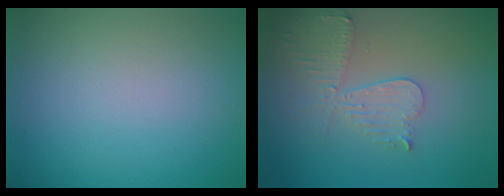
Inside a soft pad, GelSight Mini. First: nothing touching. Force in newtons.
{"total": 3.6, "press": 3.2, "slide": 1.8}